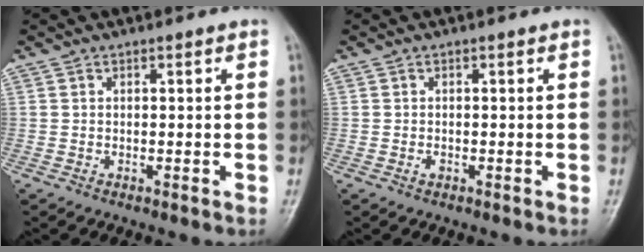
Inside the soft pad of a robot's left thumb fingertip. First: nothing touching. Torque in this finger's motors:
{"motor_torque": [-0.10, 0.04, 0.10, 0.01, 0.00]}